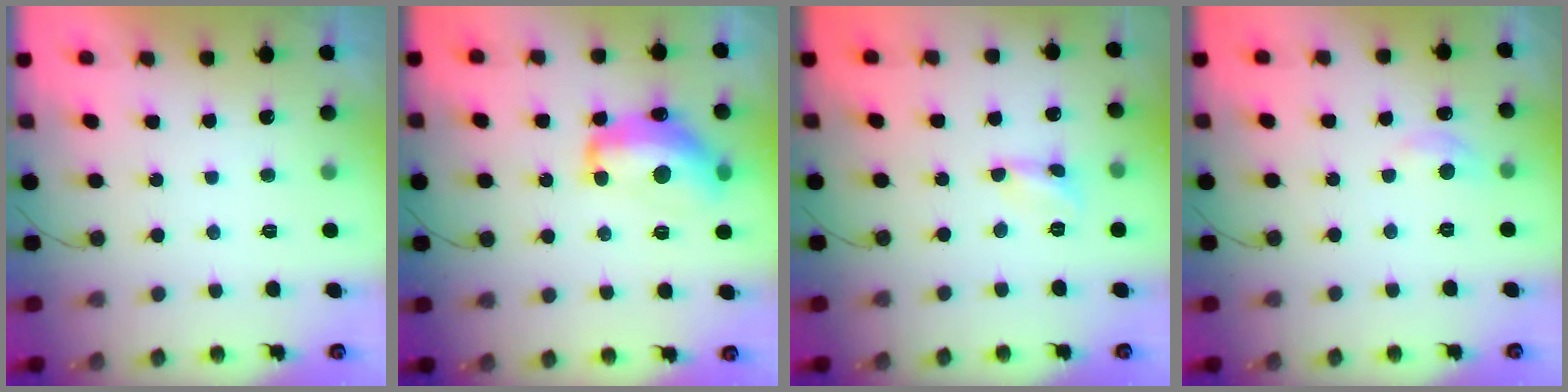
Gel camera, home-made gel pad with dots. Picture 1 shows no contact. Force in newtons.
{"total": 15.1, "press": 15.1, "slide": 0.9}
{"total": 1.6, "press": 1.6, "slide": 0.1}
{"total": 6.8, "press": 6.7, "slide": 1.0}